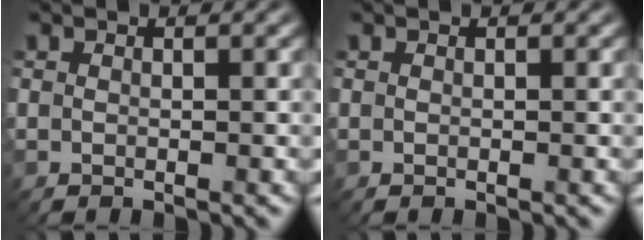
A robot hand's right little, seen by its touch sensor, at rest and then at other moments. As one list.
[{"total": 0.0}]